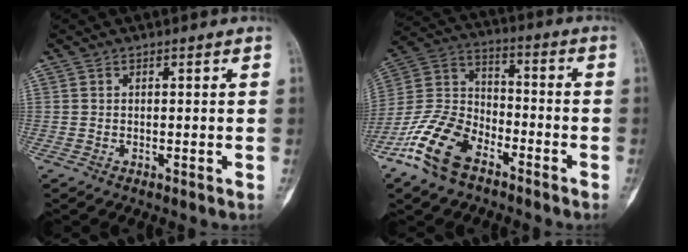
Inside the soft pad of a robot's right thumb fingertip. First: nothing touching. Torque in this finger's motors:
{"motor_torque": [0.19, 0.29, 1.33, -1.43, 0.11]}